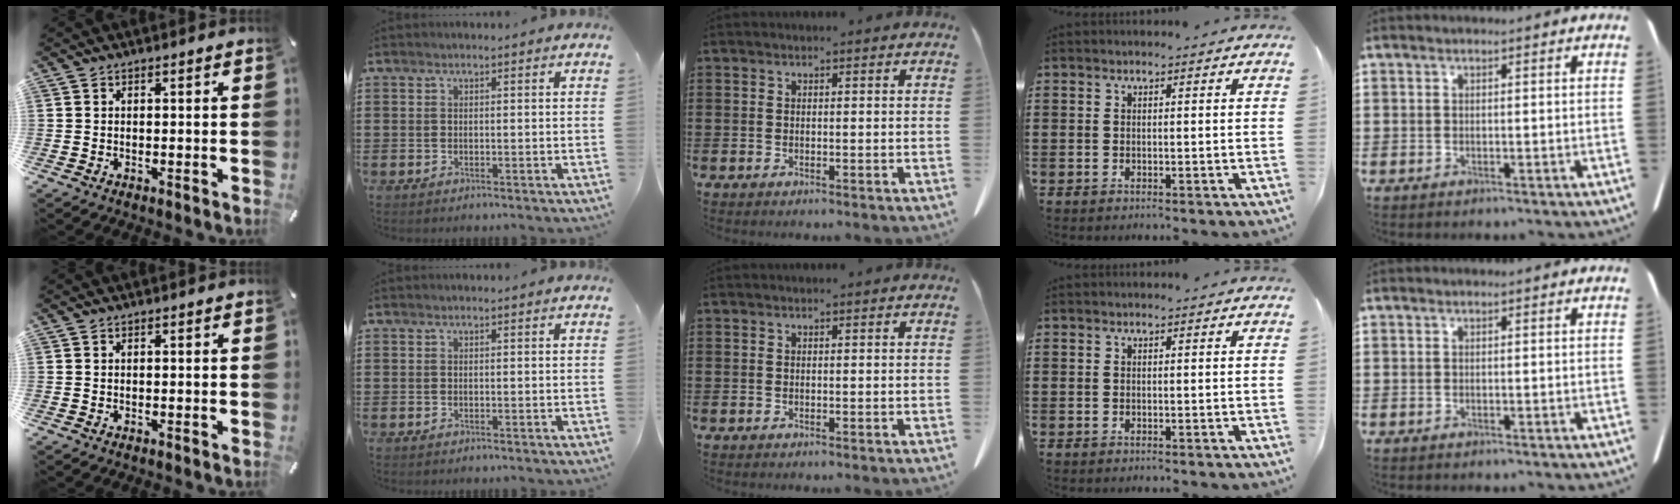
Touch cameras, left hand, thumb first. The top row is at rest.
{}